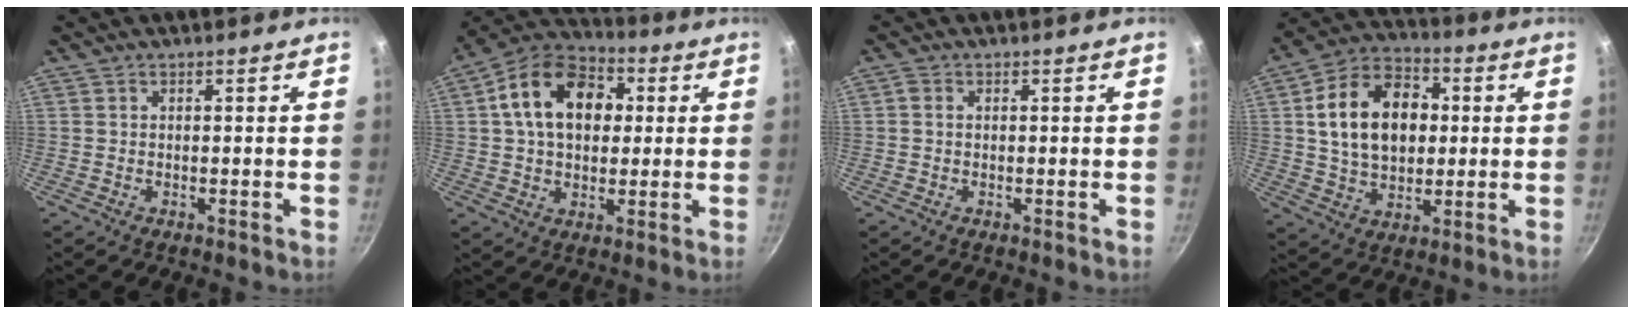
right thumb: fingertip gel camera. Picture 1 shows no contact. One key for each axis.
{"total": 17.0, "fx": 3.4, "fy": 12.0, "fz": 11.5, "tx": -0.162, "ty": 0.023, "tz": 0.039}
{"total": 1.0, "fx": 0.0, "fy": 0.8, "fz": 0.7, "tx": -0.014, "ty": 0.005, "tz": -0.001}
{"total": 17.9, "fx": 2.5, "fy": 12.5, "fz": 12.5, "tx": -0.181, "ty": 0.018, "tz": 0.033}